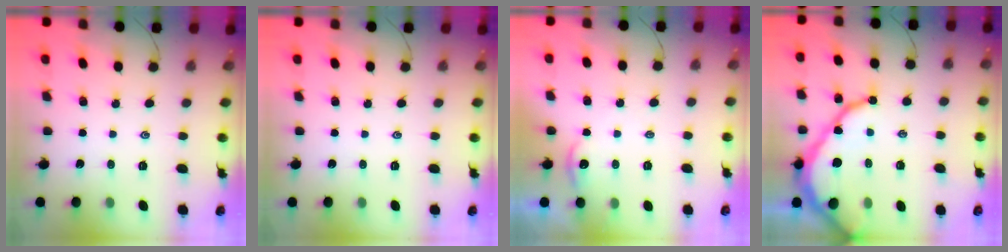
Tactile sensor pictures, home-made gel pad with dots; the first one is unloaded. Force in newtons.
{"total": 0.0}
{"total": 2.6, "press": 2.6, "slide": 0.3}
{"total": 14.0, "press": 14.0, "slide": 1.2}